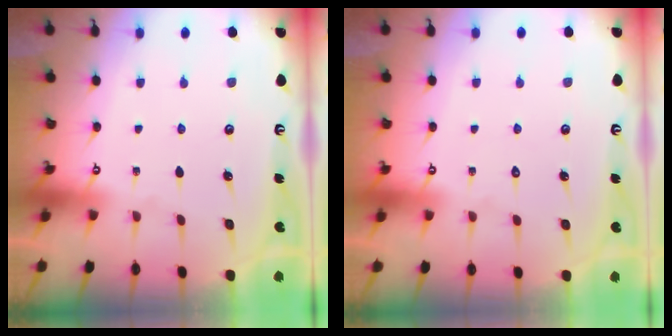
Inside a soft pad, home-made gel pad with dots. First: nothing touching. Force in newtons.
{"total": 1.7, "press": 1.7, "slide": 0.1}